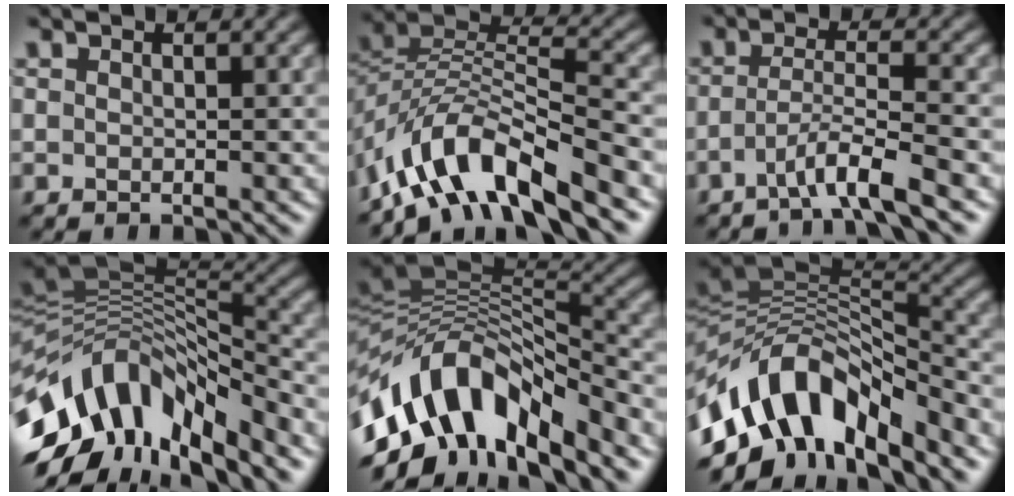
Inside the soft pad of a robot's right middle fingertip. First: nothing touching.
{"total": 9.3, "force": [-6.3, 3.1, 6.0], "torque": [-0.096, 0.007, -0.129]}
{"total": 3.9, "force": [-2.4, 0.3, 3.1], "torque": [-0.053, 0.009, -0.055]}
{"total": 12.9, "force": [-5.5, 6.6, 9.7], "torque": [-0.184, 0.022, -0.105]}
{"total": 13.0, "force": [-5.5, 6.4, 9.9], "torque": [-0.179, 0.019, -0.105]}
{"total": 12.0, "force": [-6.0, 5.9, 8.6], "torque": [-0.147, 0.014, -0.118]}